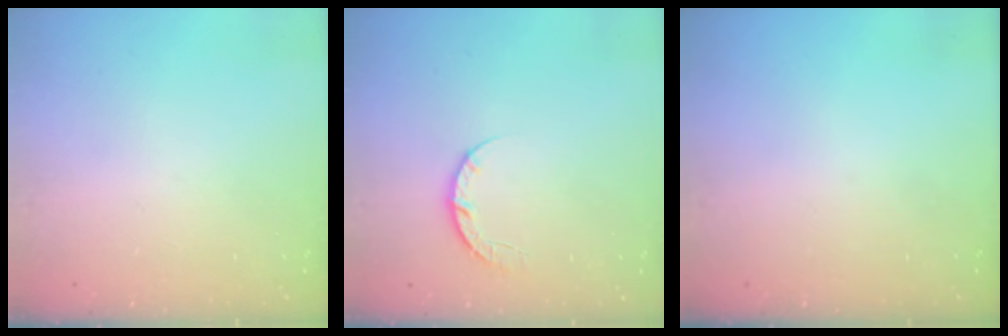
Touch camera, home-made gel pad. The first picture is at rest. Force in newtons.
{"total": 5.1, "press": 5.1, "slide": 0.7}
{"total": 0.0}